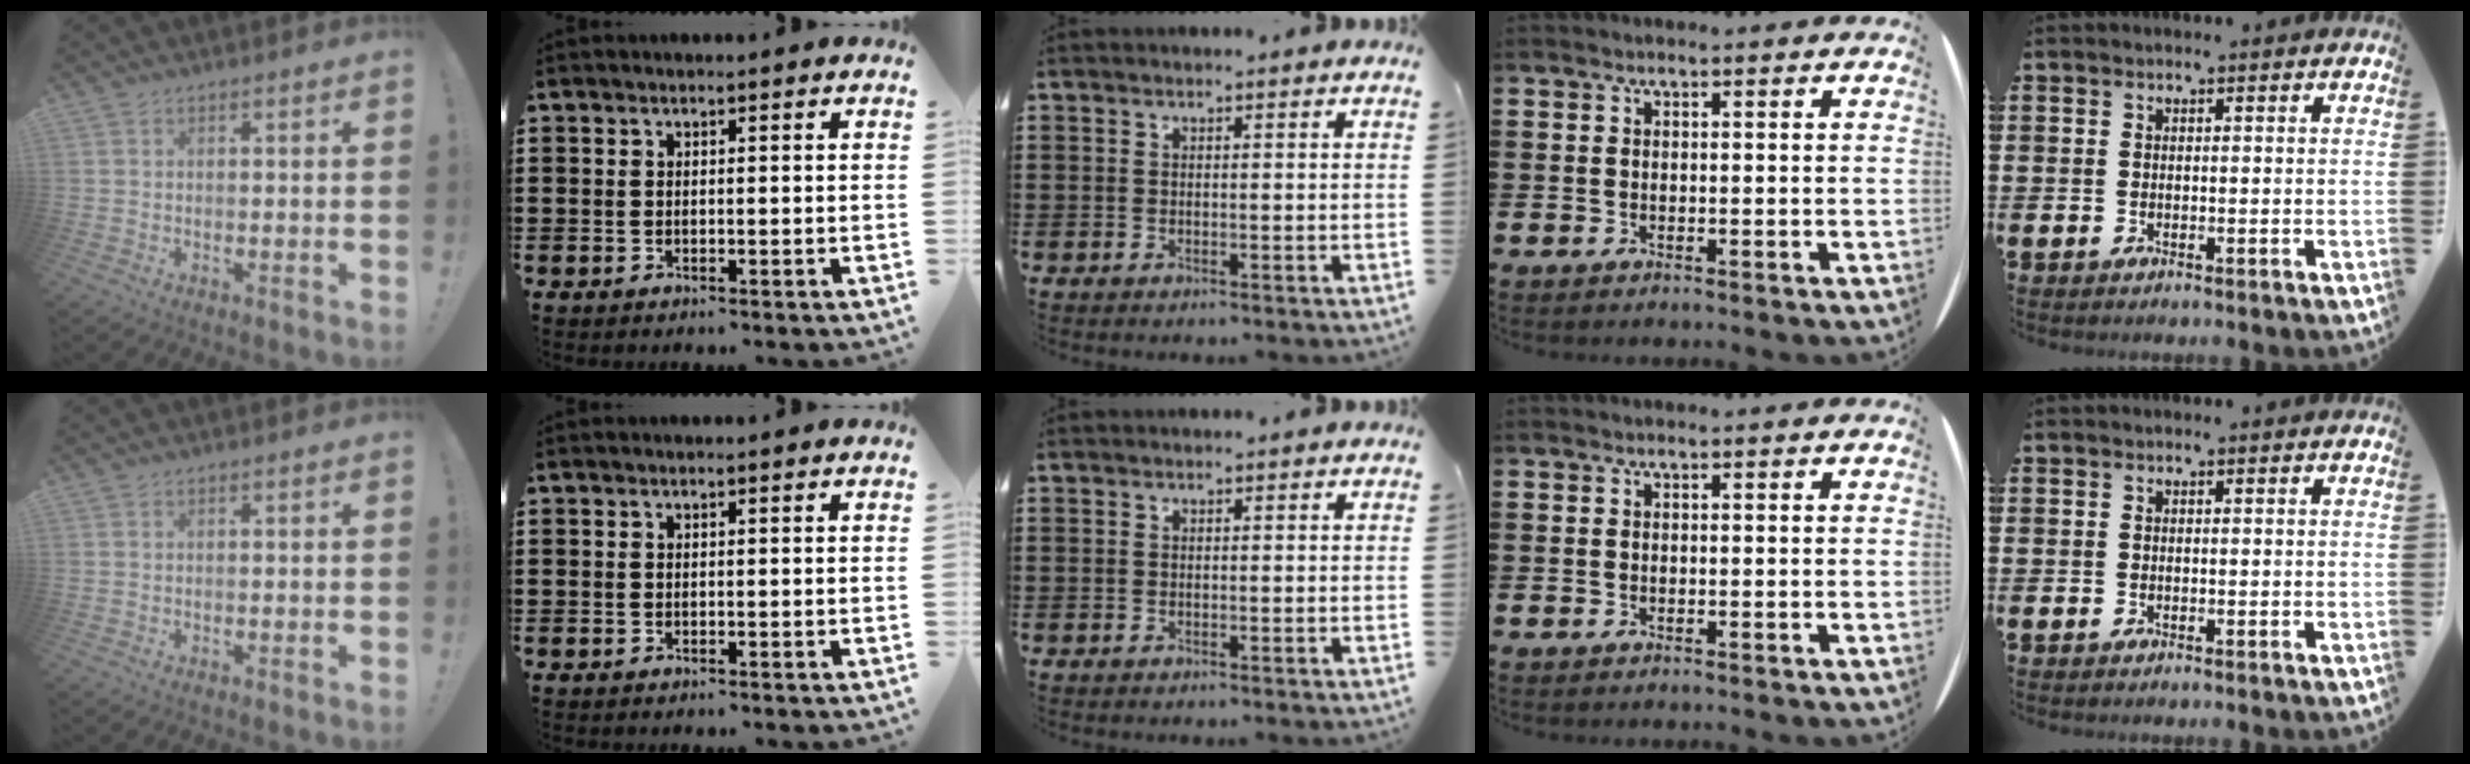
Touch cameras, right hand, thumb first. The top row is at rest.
{}